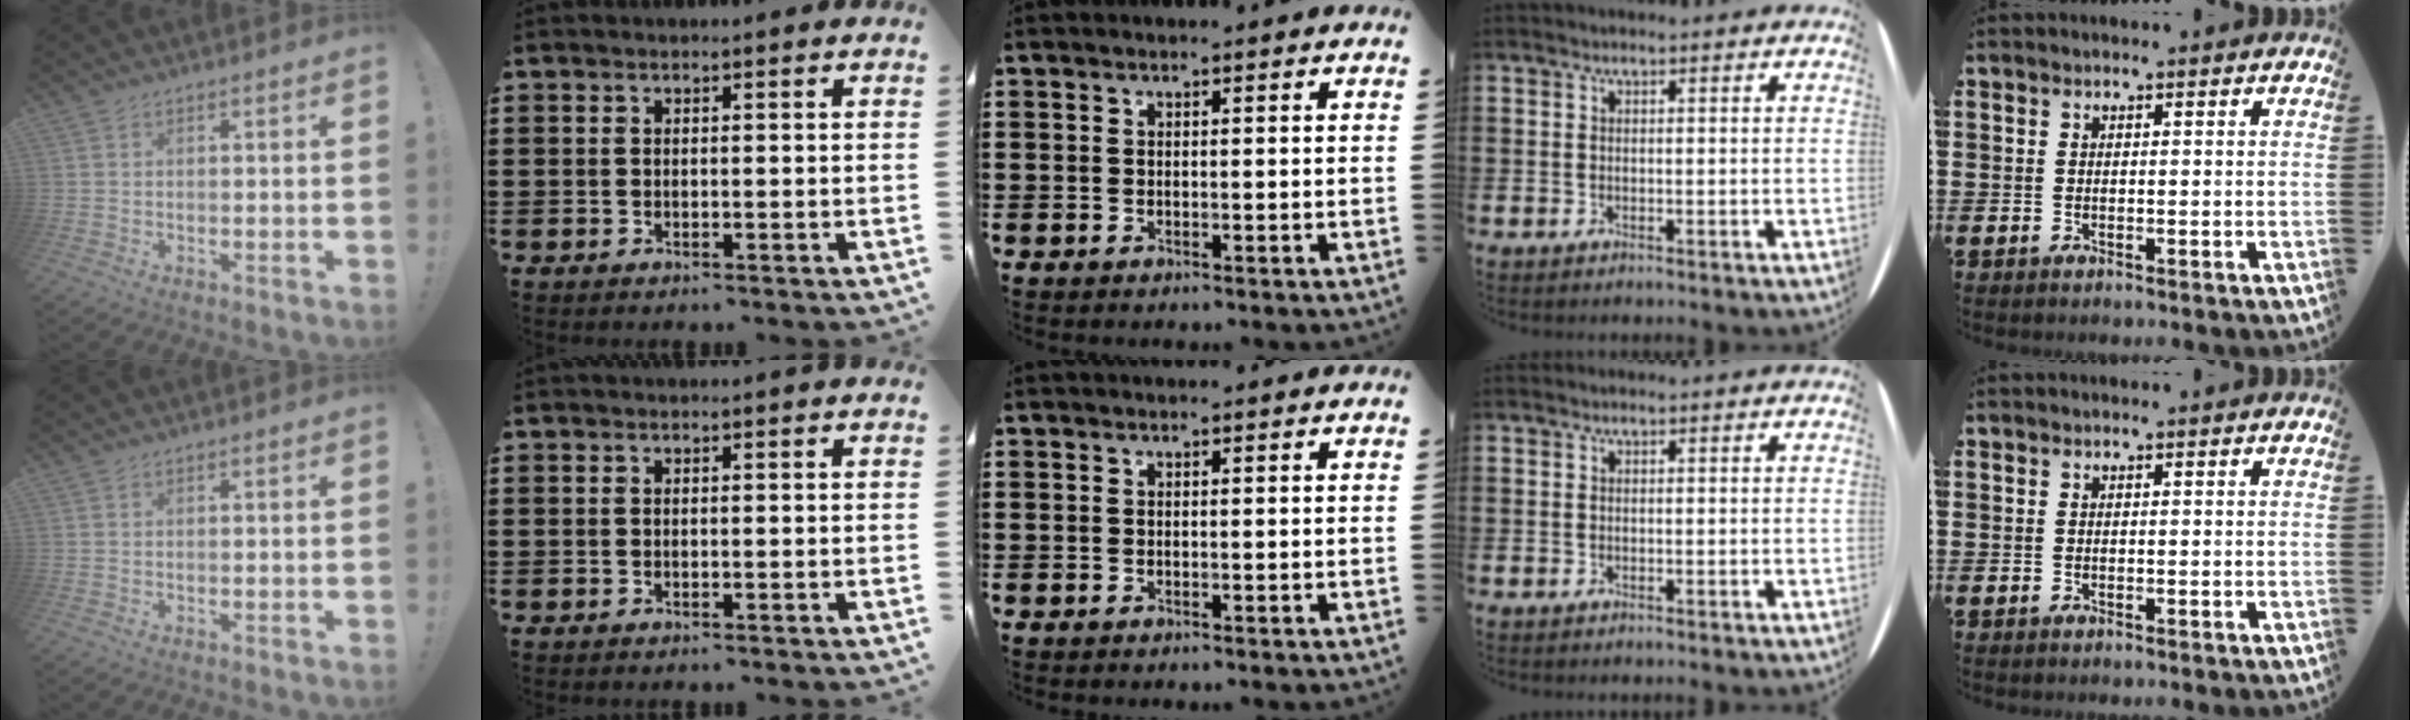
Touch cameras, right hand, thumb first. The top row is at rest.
{}